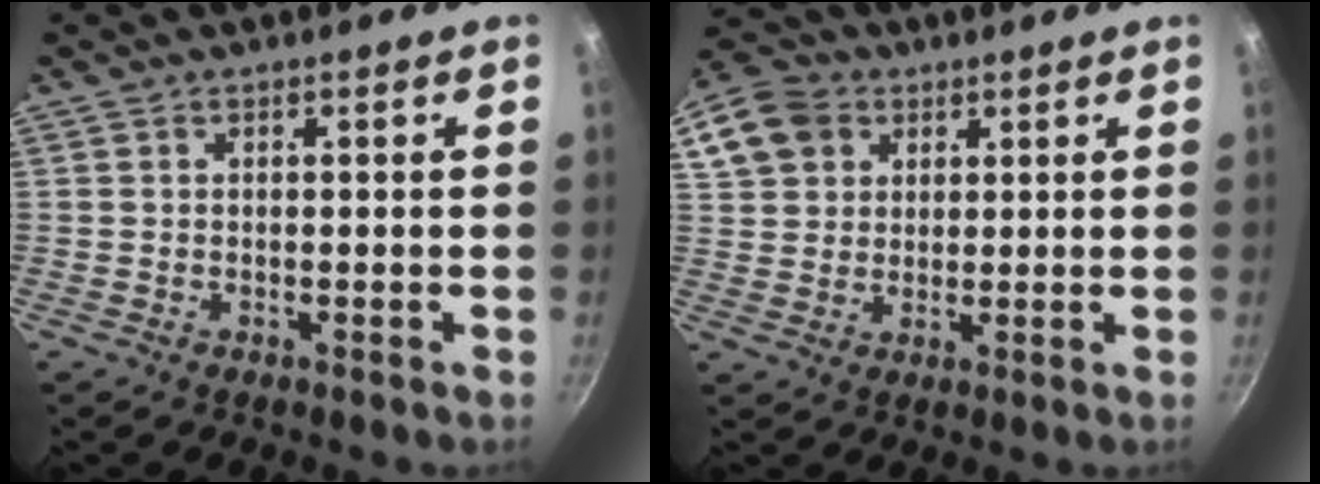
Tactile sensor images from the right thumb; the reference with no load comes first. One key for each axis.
{"total": 11.7, "fx": 4.9, "fy": 9.4, "fz": 4.8, "tx": -0.082, "ty": 0.016, "tz": 0.086}